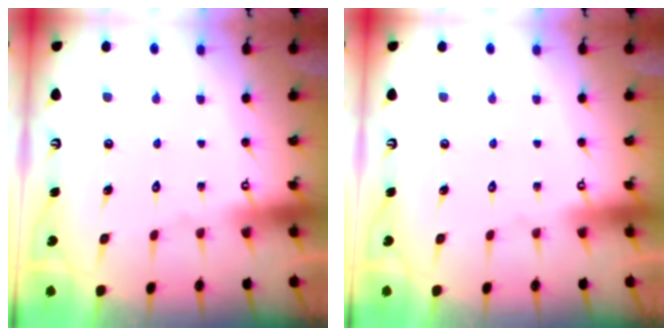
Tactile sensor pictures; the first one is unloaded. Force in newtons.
{"total": 0.0}